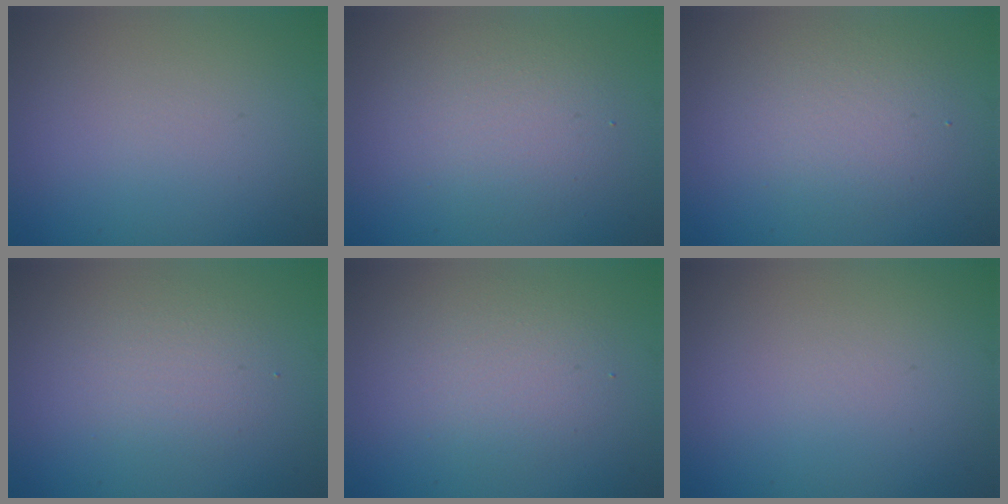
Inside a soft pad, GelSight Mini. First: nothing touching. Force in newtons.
{"total": 3.0, "press": 3.0, "slide": 0.1}
{"total": 3.1, "press": 3.1, "slide": 0.2}
{"total": 2.2, "press": 2.2, "slide": 0.1}
{"total": 2.7, "press": 2.7, "slide": 0.1}
{"total": 0.0}